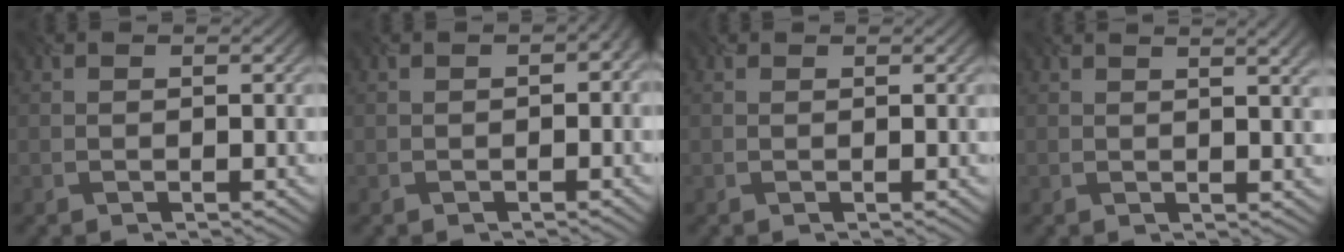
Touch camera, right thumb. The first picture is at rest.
{"total": 2.8, "force": [-0.5, 1.5, 2.3], "torque": [-0.020, 0.005, 0.004]}
{"total": 0.0}
{"total": 4.7, "force": [1.9, 1.5, 4.0], "torque": [-0.035, 0.021, 0.016]}